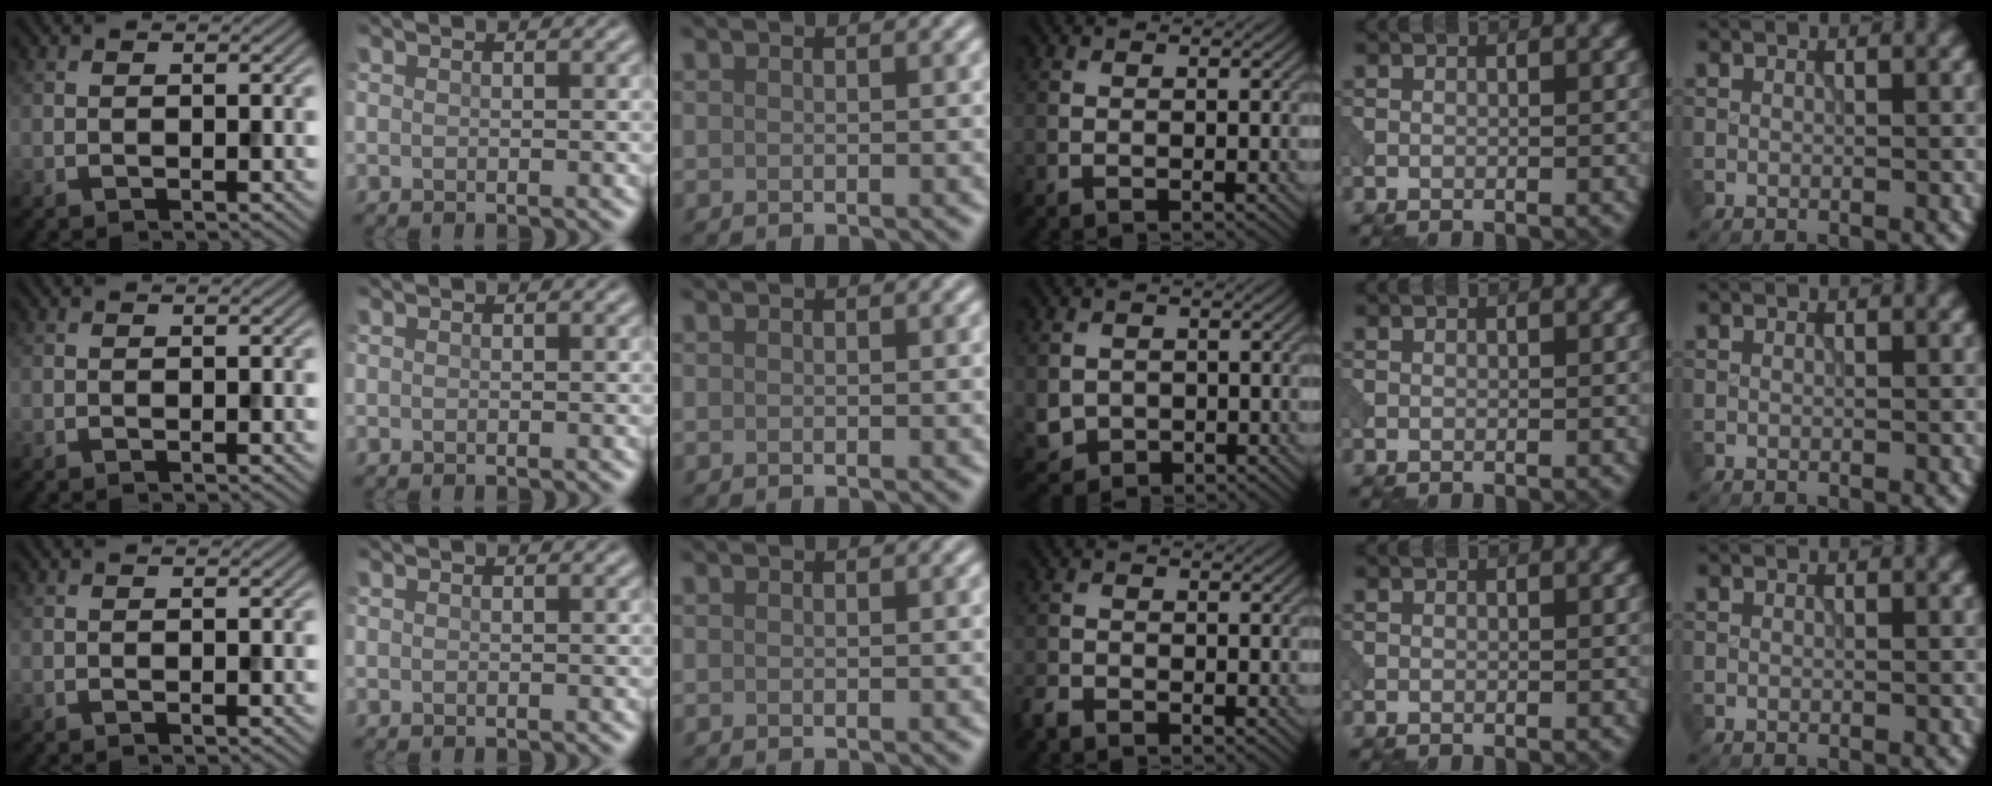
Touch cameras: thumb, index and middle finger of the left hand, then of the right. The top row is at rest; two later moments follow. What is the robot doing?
{"motion": "open", "object": "sandwich press"}